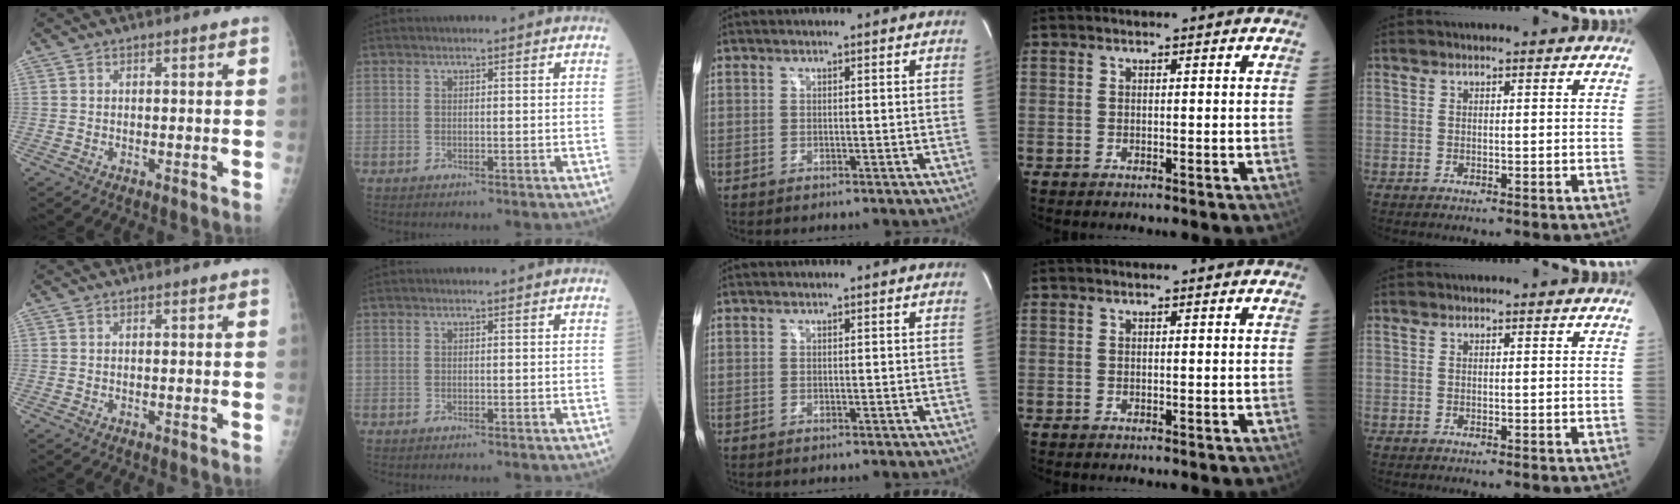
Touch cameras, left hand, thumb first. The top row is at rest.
{}